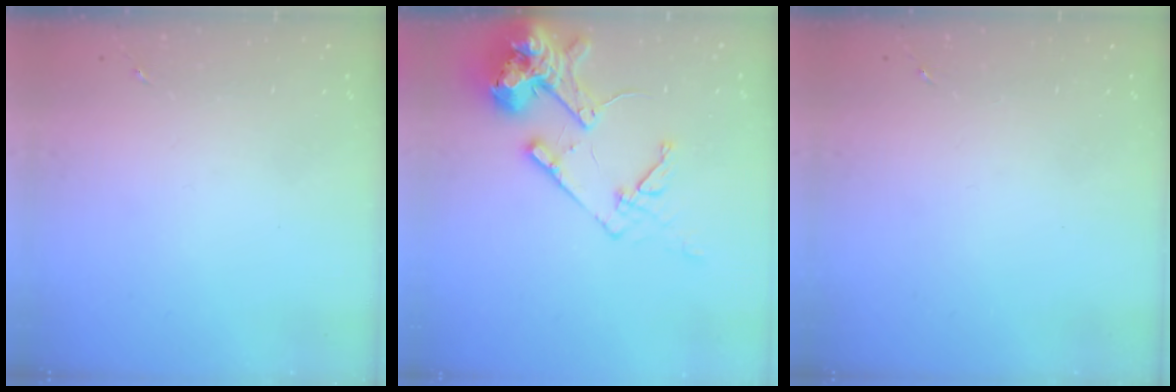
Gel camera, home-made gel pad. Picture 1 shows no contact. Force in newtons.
{"total": 16.6, "press": 16.5, "slide": 2.3}
{"total": 0.0}